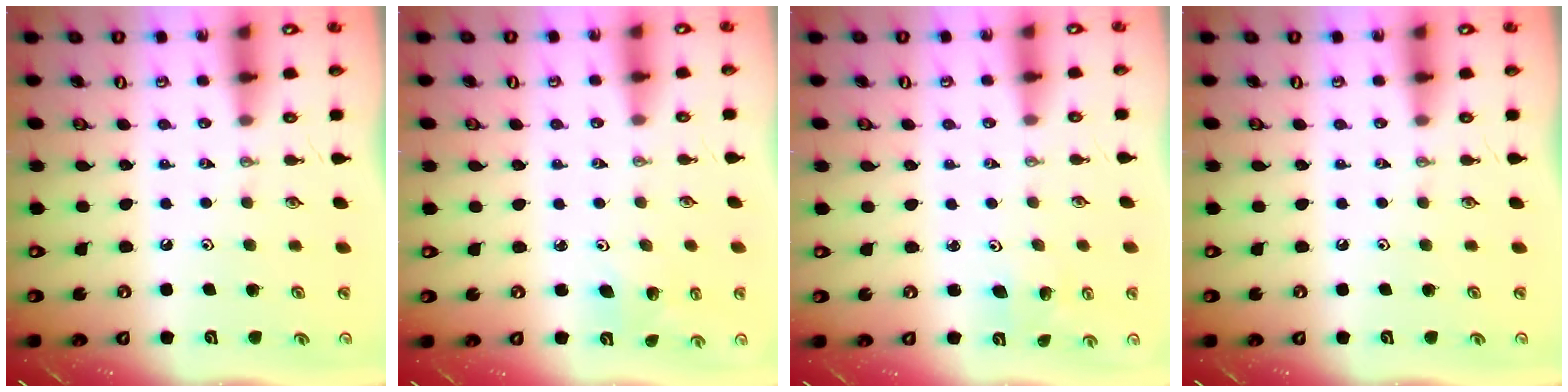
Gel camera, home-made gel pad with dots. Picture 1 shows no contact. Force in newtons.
{"total": 4.1, "press": 3.5, "slide": 2.0}
{"total": 2.7, "press": 2.7, "slide": 0.3}
{"total": 0.0}